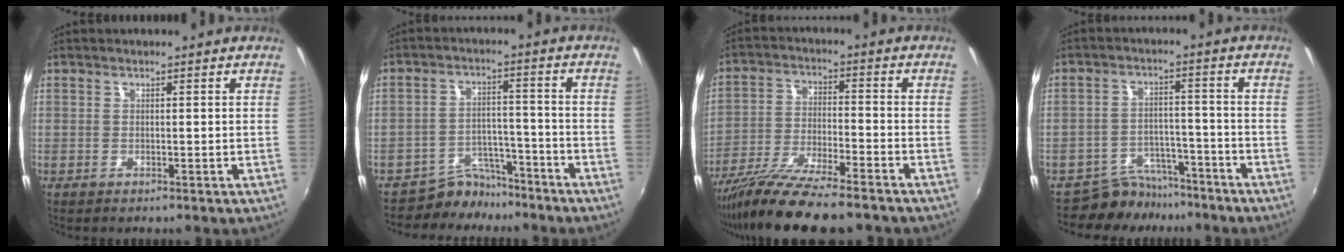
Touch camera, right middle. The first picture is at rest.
{"total": 6.9, "force": [-6.2, 3.0, 0.2], "torque": [-0.009, 0.022, -0.097]}
{"total": 14.7, "force": [-12.0, 1.7, 8.2], "torque": [-0.167, -0.038, -0.214]}
{"total": 7.4, "force": [-6.7, 3.1, 0.1], "torque": [-0.014, 0.019, -0.105]}